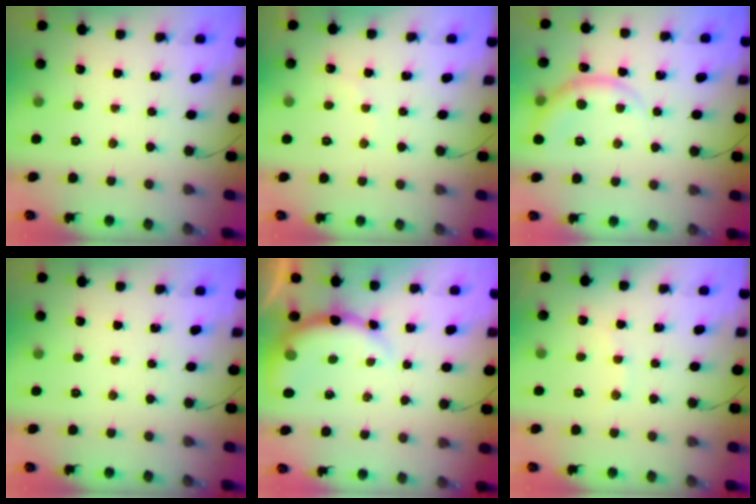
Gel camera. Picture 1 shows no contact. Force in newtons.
{"total": 4.7, "press": 4.6, "slide": 0.9}
{"total": 6.7, "press": 6.7, "slide": 0.8}
{"total": 0.0}
{"total": 9.8, "press": 9.7, "slide": 1.5}
{"total": 5.9, "press": 5.8, "slide": 1.0}